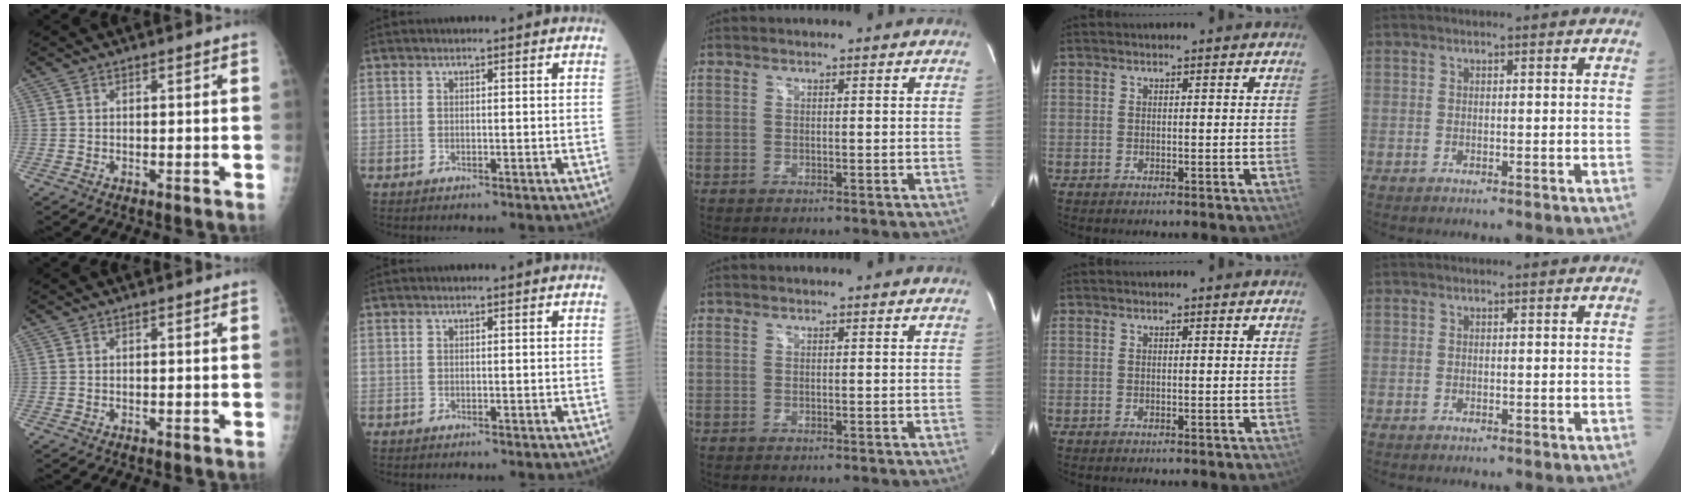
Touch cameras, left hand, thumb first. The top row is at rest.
{}